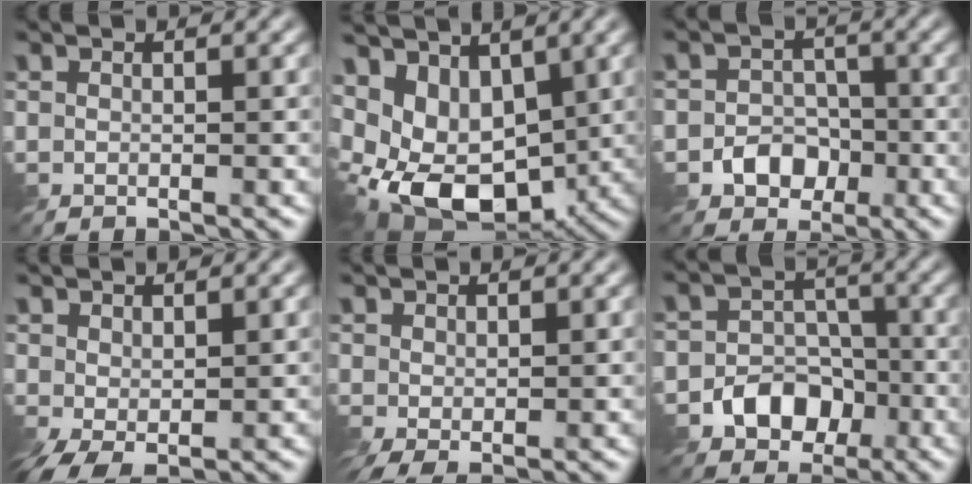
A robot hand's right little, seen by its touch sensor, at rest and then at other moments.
{"total": 11.7, "force": [-1.3, 7.6, 8.8], "torque": [-0.175, -0.032, -0.010]}
{"total": 3.6, "force": [-1.6, 2.8, 1.4], "torque": [-0.011, 0.002, -0.030]}
{"total": 2.9, "force": [0.3, 1.6, 2.4], "torque": [-0.064, -0.003, 0.008]}
{"total": 1.8, "force": [0.4, 0.9, 1.5], "torque": [-0.043, -0.002, 0.012]}
{"total": 5.4, "force": [-2.6, 4.2, 2.1], "torque": [-0.005, 0.007, -0.062]}